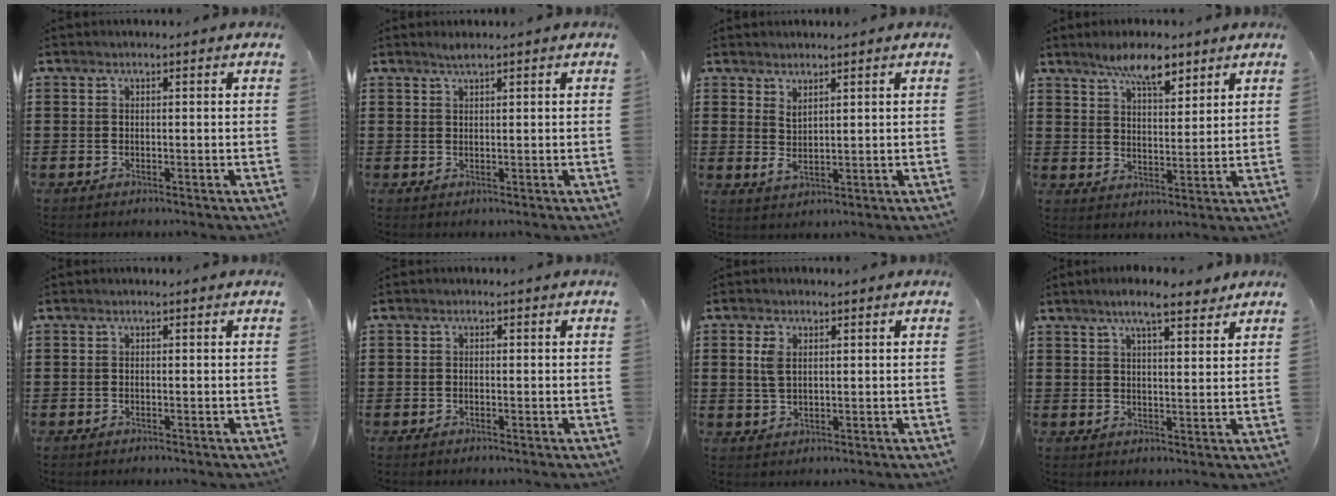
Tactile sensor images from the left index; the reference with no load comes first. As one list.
[{"total": 1.4, "force": [1.1, 0.0, 0.8], "torque": [-0.016, 0.001, 0.021]}, {"total": 2.4, "force": [1.4, 0.8, 1.7], "torque": [-0.034, 0.000, 0.028]}, {"total": 7.1, "force": [5.4, 2.4, 4.0], "torque": [-0.076, -0.011, 0.093]}, {"total": 0.0}, {"total": 0.5, "force": [-0.2, 0.4, 0.3], "torque": [-0.008, 0.000, -0.004]}, {"total": 3.2, "force": [1.0, 1.9, 2.4], "torque": [-0.054, 0.011, 0.017]}, {"total": 6.5, "force": [5.0, 1.5, 3.8], "torque": [-0.078, -0.002, 0.089]}]